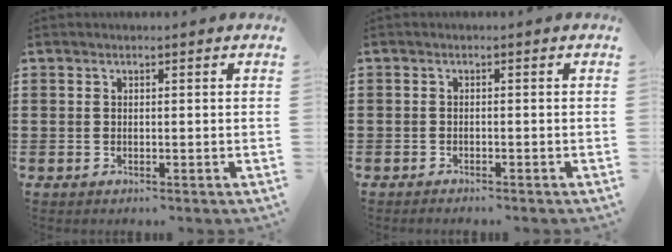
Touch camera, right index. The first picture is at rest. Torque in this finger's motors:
{"motor_torque": [-0.73, 1.40, -0.79, -0.18]}